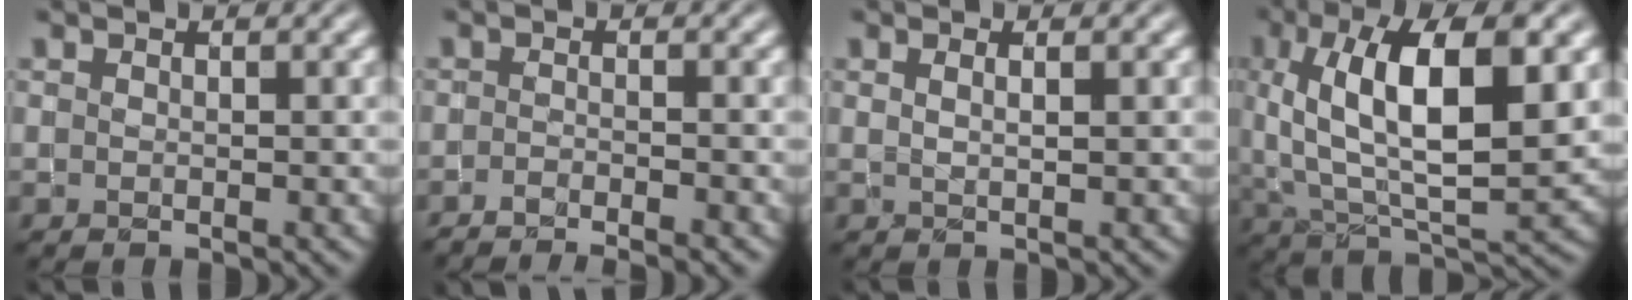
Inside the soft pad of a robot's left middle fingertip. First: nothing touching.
{"total": 3.7, "force": [-3.0, 0.5, 2.1], "torque": [-0.036, -0.002, -0.055]}
{"total": 1.3, "force": [0.7, 0.5, 1.0], "torque": [-0.005, 0.000, 0.004]}
{"total": 11.3, "force": [3.2, 4.6, 9.9], "torque": [-0.170, 0.007, 0.055]}